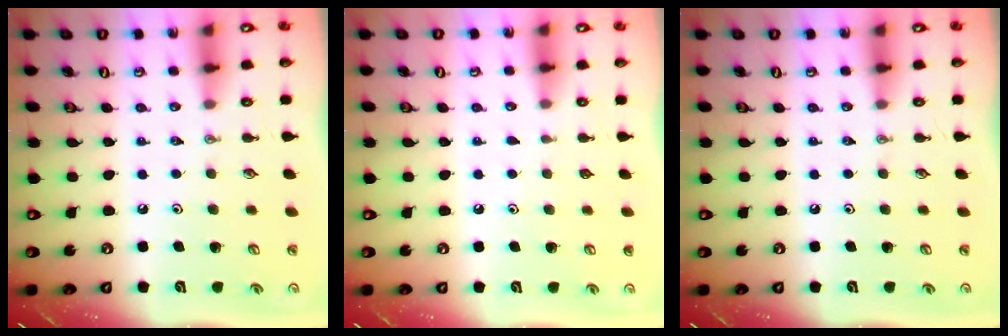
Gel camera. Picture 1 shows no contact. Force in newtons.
{"total": 0.8, "press": 0.8, "slide": 0.1}
{"total": 0.0}